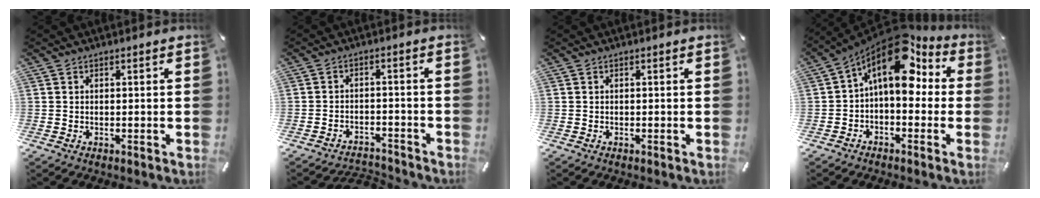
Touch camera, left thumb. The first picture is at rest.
{"total": 3.4, "force": [-3.0, 1.4, 0.7], "torque": [-0.013, 0.014, -0.060]}
{"total": 0.0}
{"total": 15.0, "force": [7.2, 7.9, 10.6], "torque": [-0.176, -0.050, 0.123]}